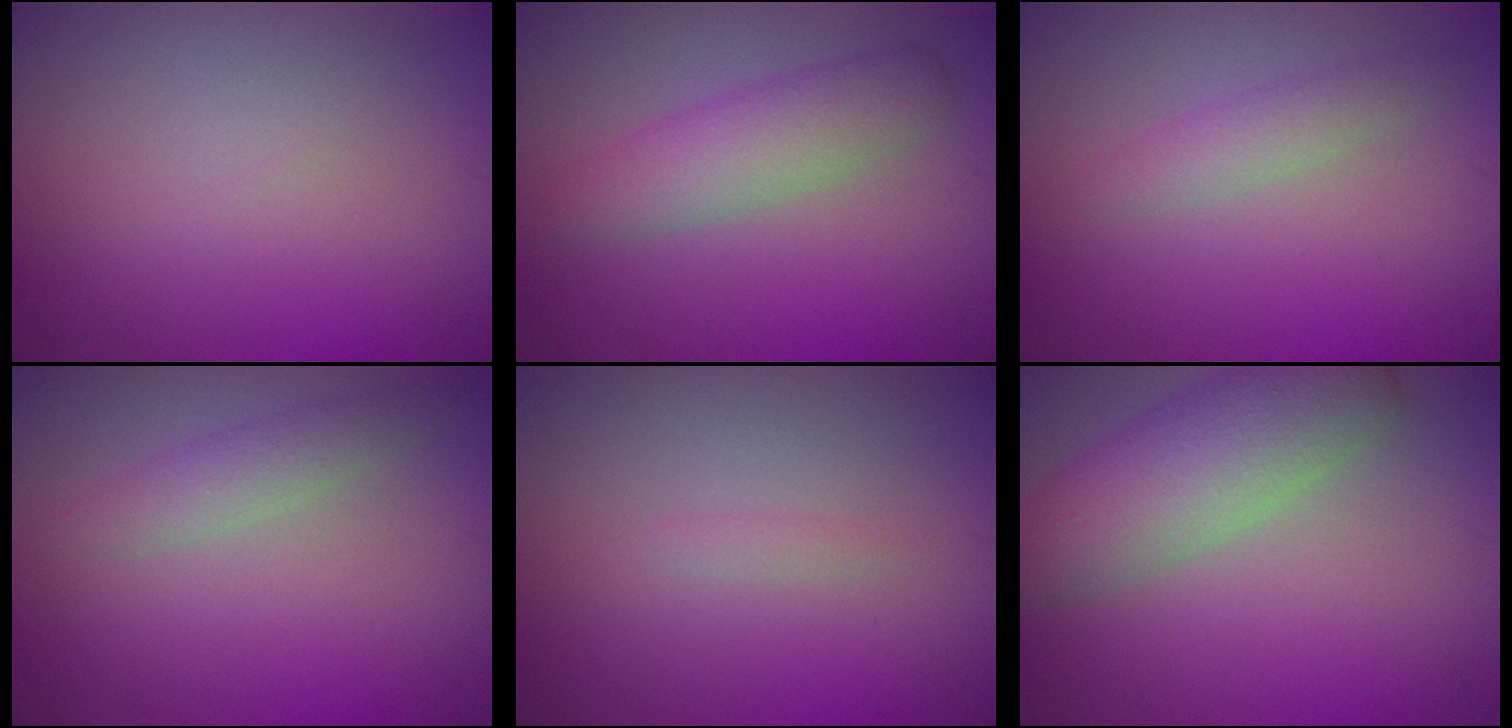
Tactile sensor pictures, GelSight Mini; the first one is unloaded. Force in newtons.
{"total": 3.7, "press": 3.7, "slide": 0.1}
{"total": 1.9, "press": 1.9, "slide": 0.1}
{"total": 2.0, "press": 2.0, "slide": 0.1}
{"total": 0.6, "press": 0.6, "slide": 0.1}
{"total": 6.3, "press": 6.3, "slide": 0.6}